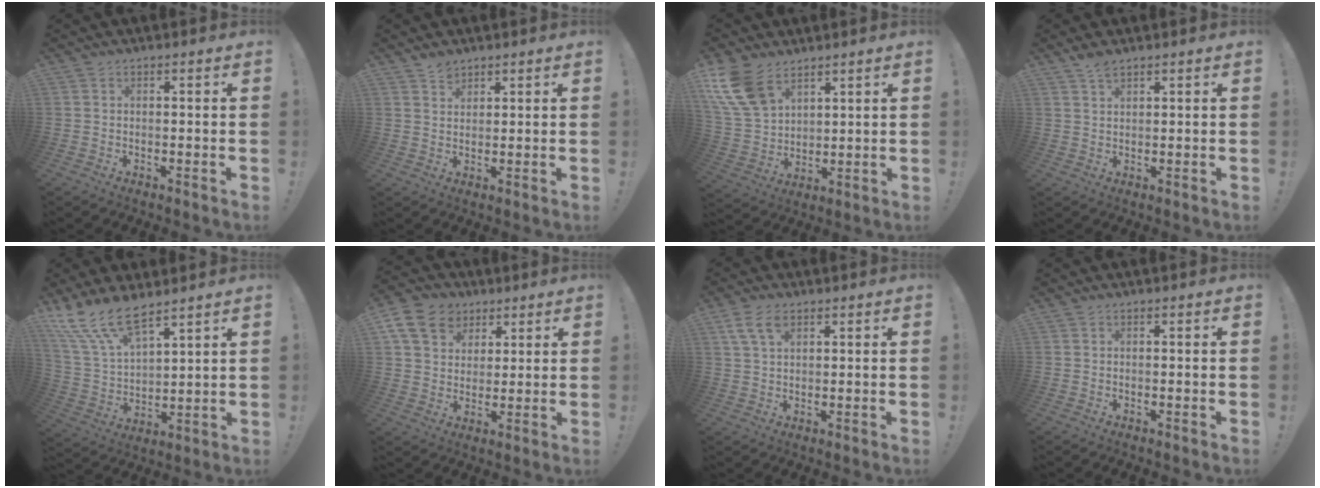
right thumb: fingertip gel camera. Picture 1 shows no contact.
{"total": 3.0, "force": [2.6, 1.3, 0.7], "torque": [0.006, -0.020, 0.045]}
{"total": 13.9, "force": [8.1, 8.5, 7.4], "torque": [-0.151, -0.040, 0.161]}
{"total": 3.0, "force": [2.4, 0.7, 1.6], "torque": [-0.021, -0.013, 0.040]}
{"total": 14.8, "force": [11.5, 5.2, 7.7], "torque": [-0.160, -0.073, 0.217]}
{"total": 12.7, "force": [5.9, 9.9, 5.2], "torque": [-0.074, -0.032, 0.120]}
{"total": 6.6, "force": [3.6, 3.4, 4.4], "torque": [-0.074, -0.008, 0.068]}
{"total": 0.0}